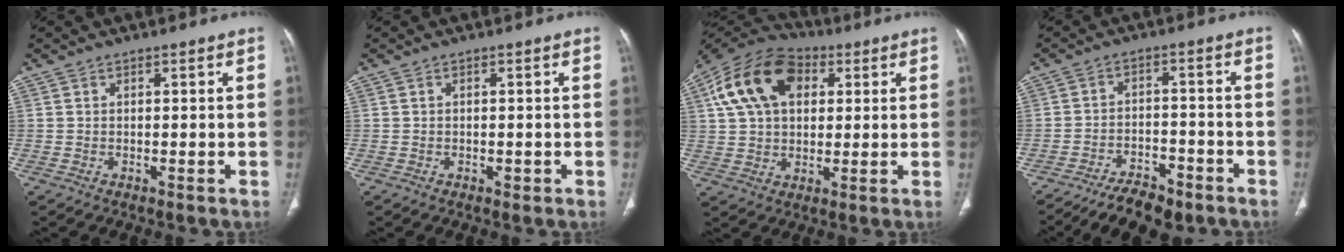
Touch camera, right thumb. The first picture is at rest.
{"total": 0.7, "force": [-0.2, 0.5, 0.4], "torque": [-0.007, 0.000, -0.003]}
{"total": 17.3, "force": [5.5, 11.4, 11.8], "torque": [-0.207, 0.015, 0.089]}
{"total": 10.0, "force": [-7.9, 4.2, 4.5], "torque": [-0.063, 0.047, -0.127]}